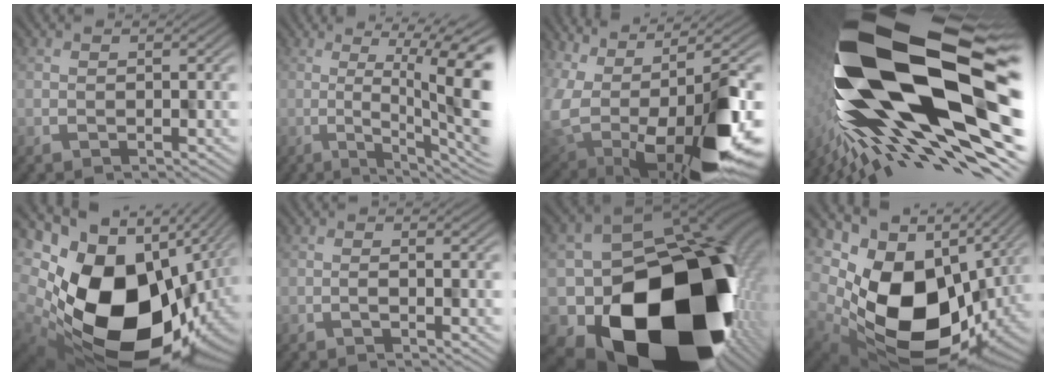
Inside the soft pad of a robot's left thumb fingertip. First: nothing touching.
{"total": 11.0, "force": [0.5, 2.0, 10.8], "torque": [-0.121, 0.005, 0.018]}
{"total": 15.3, "force": [-0.4, 8.9, 12.4], "torque": [-0.251, -0.062, 0.026]}
{"total": 21.8, "force": [1.5, 9.8, 19.4], "torque": [-0.397, -0.060, 0.018]}
{"total": 20.8, "force": [0.8, 15.3, 14.1], "torque": [-0.318, -0.081, 0.059]}
{"total": 0.7, "force": [0.6, -0.1, 0.1], "torque": [0.004, 0.003, -0.001]}
{"total": 21.7, "force": [-6.1, 16.3, 12.9], "torque": [-0.247, -0.081, -0.065]}
{"total": 16.1, "force": [2.1, 11.7, 11.0], "torque": [-0.212, -0.052, 0.059]}